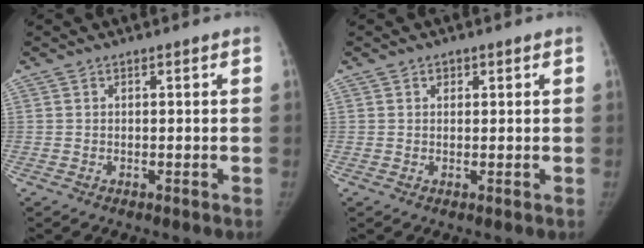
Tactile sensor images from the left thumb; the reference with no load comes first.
{"total": 1.1, "force": [0.6, 0.8, 0.3], "torque": [0.003, -0.002, 0.008]}